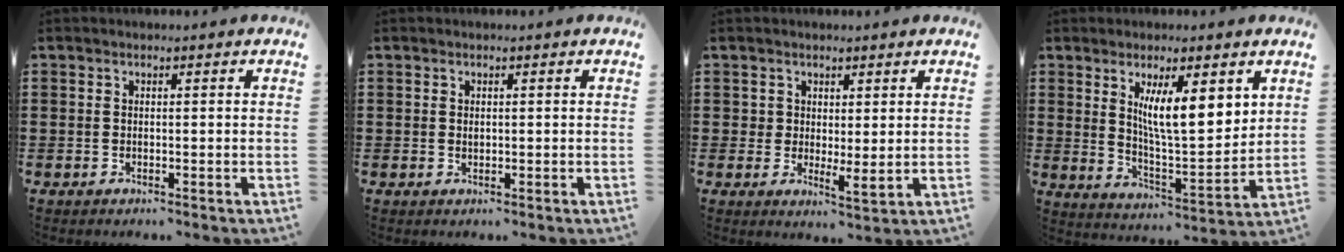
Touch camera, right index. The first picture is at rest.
{"total": 0.7, "force": [0.2, 0.5, 0.5], "torque": [-0.011, 0.001, 0.003]}
{"total": 2.6, "force": [1.2, 1.9, 1.2], "torque": [-0.031, 0.008, 0.024]}
{"total": 9.2, "force": [3.9, 2.7, 7.9], "torque": [-0.145, -0.014, 0.063]}